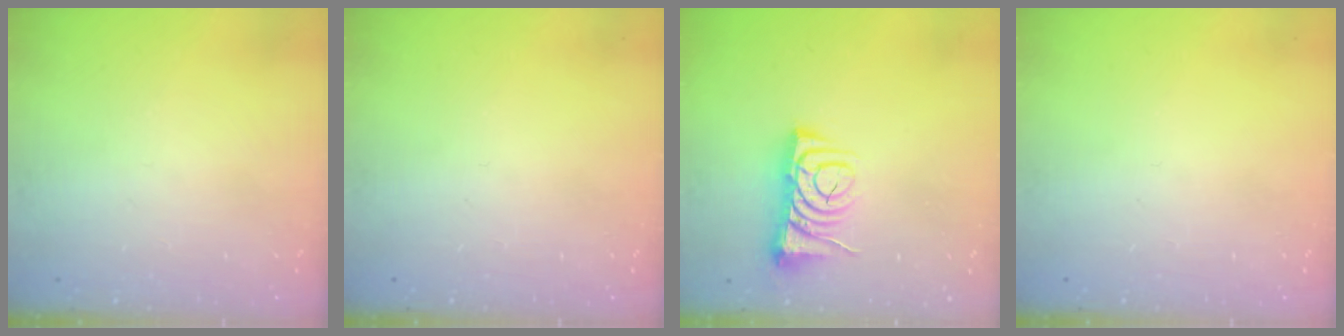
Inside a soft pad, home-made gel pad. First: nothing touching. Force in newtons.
{"total": 0.0}
{"total": 7.1, "press": 7.1, "slide": 1.0}
{"total": 0.0}